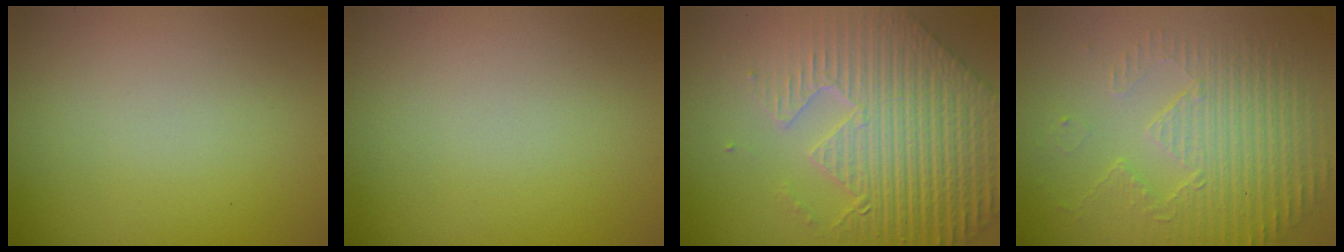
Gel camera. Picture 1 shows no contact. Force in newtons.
{"total": 0.0}
{"total": 9.4, "press": 6.5, "slide": 6.8}
{"total": 5.6, "press": 3.5, "slide": 4.4}